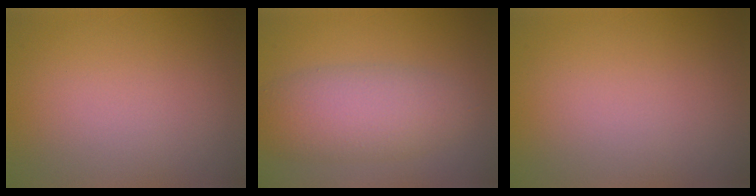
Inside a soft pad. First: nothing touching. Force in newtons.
{"total": 5.2, "press": 5.2, "slide": 0.1}
{"total": 0.0}